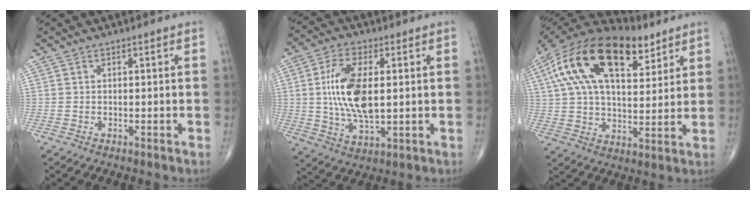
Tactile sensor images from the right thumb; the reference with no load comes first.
{"total": 13.4, "force": [1.3, 6.4, 11.8], "torque": [-0.227, -0.007, 0.026]}
{"total": 24.8, "force": [11.3, 12.0, 18.5], "torque": [-0.333, 0.008, 0.191]}